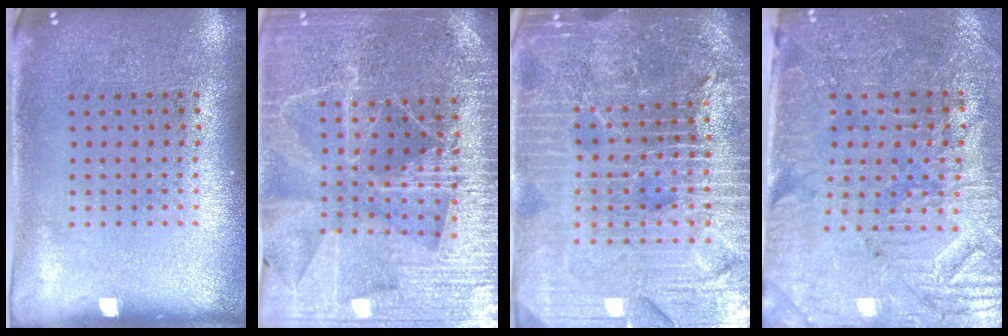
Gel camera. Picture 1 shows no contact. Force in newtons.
{"total": 4.6, "press": 4.3, "slide": 1.8}
{"total": 6.3, "press": 5.6, "slide": 2.9}
{"total": 3.7, "press": 3.5, "slide": 1.4}